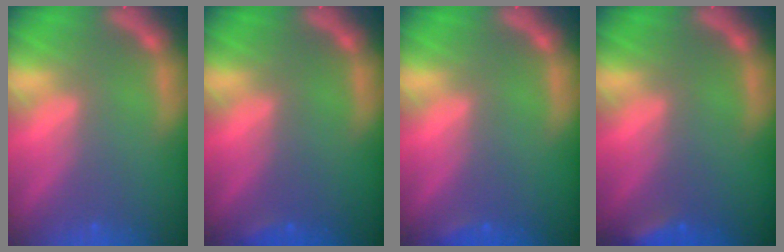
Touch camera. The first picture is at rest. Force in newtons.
{"total": 0.9}
{"total": 0.9}
{"total": 2.4}